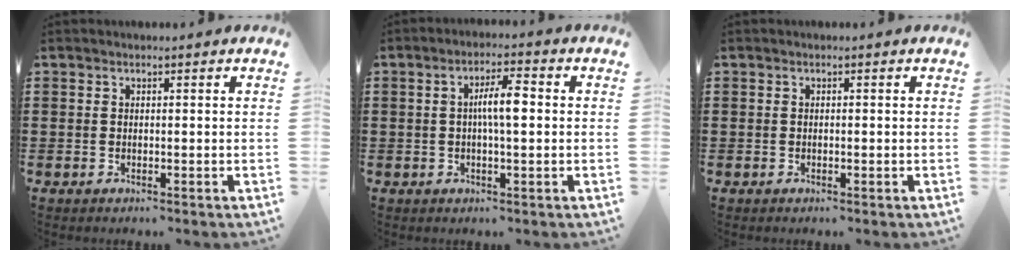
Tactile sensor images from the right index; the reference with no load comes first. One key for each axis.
{"total": 5.1, "fx": 0.2, "fy": 1.2, "fz": 5.0, "tx": -0.092, "ty": 0.006, "tz": 0.001}
{"total": 0.0}